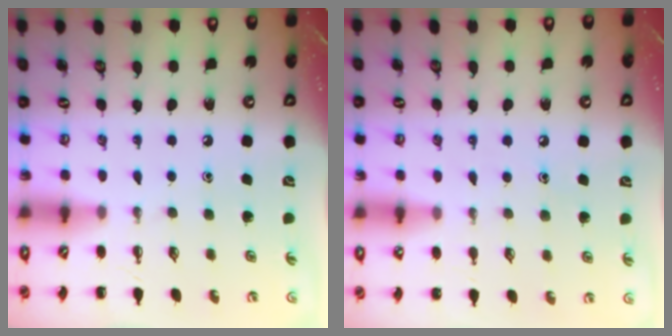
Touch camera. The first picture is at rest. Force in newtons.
{"total": 5.0, "press": 4.8, "slide": 1.4}